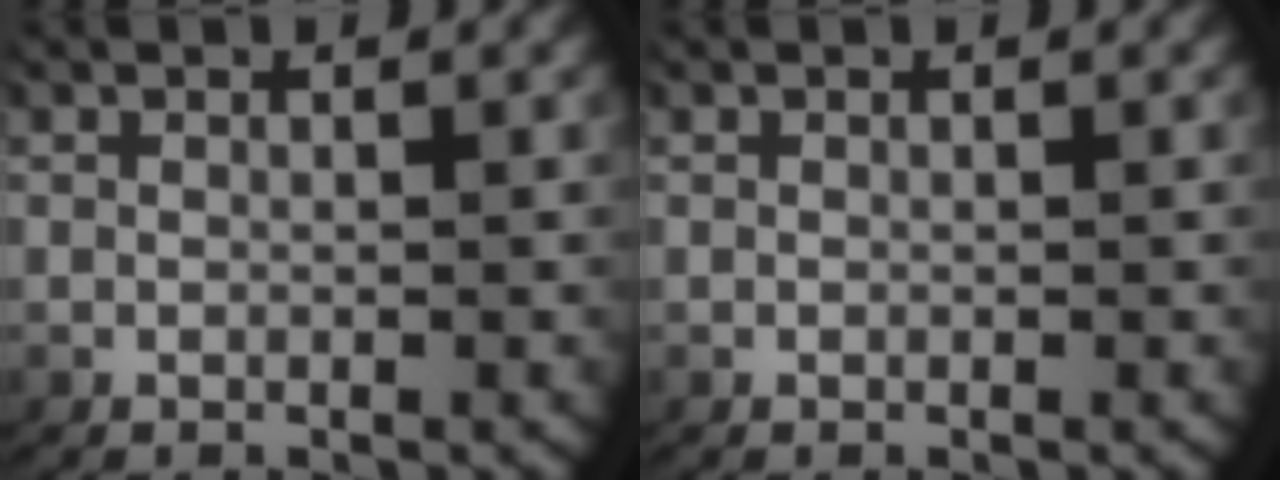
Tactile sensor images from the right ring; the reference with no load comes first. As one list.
[{"total": 0.0}]